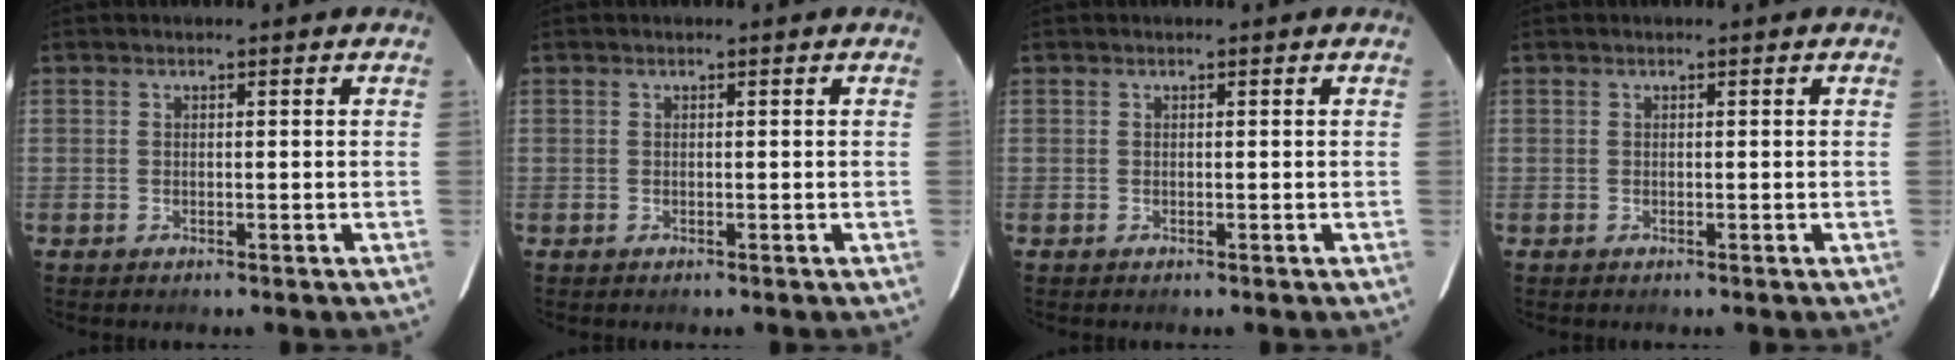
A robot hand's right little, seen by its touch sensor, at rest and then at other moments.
{"total": 0.0}
{"total": 0.0}
{"total": 0.0}